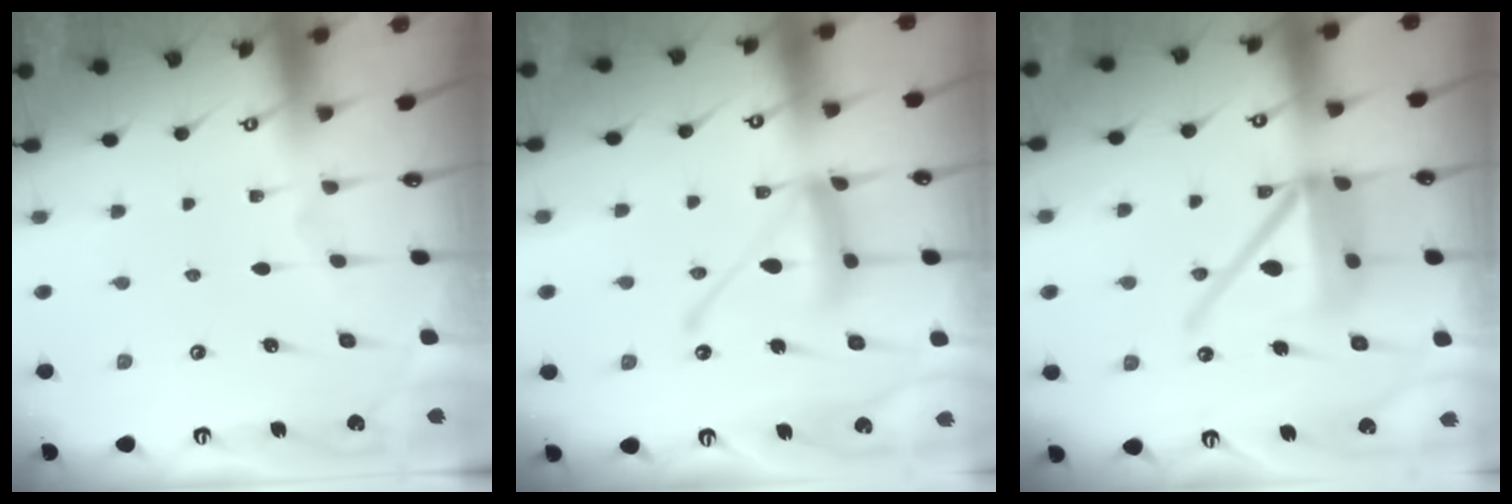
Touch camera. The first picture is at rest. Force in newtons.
{"total": 14.2, "press": 14.1, "slide": 1.3}
{"total": 15.9, "press": 15.8, "slide": 1.9}